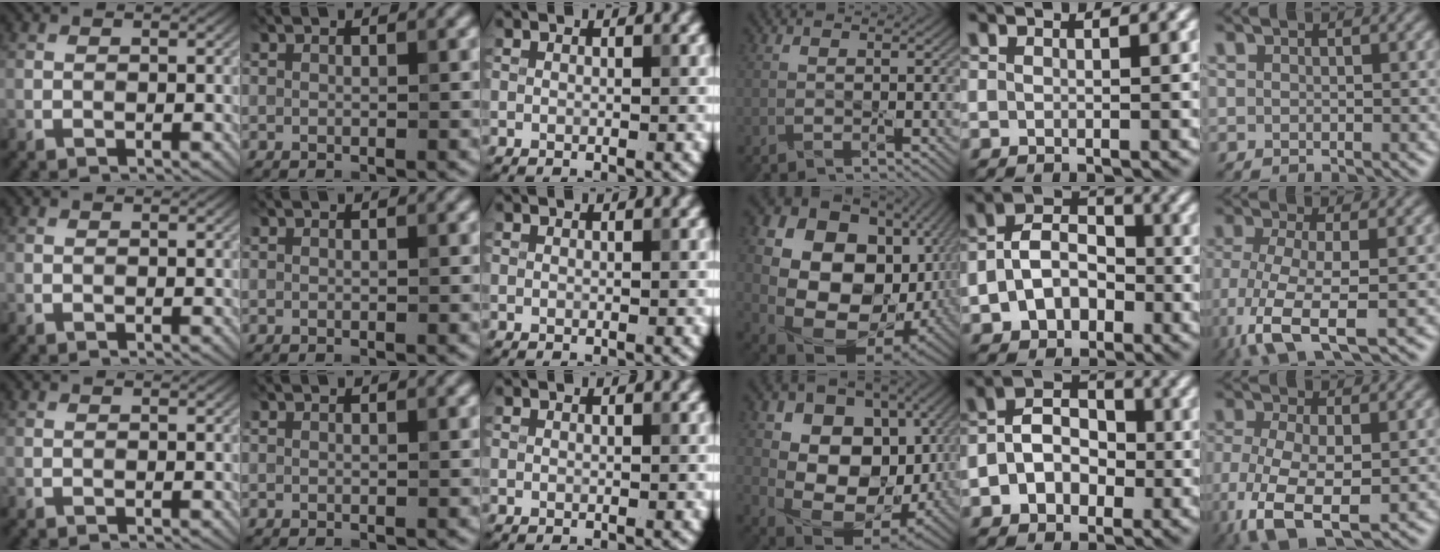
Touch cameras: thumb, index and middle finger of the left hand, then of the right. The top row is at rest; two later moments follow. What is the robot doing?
{"motion": "wipe", "object": "laptop"}